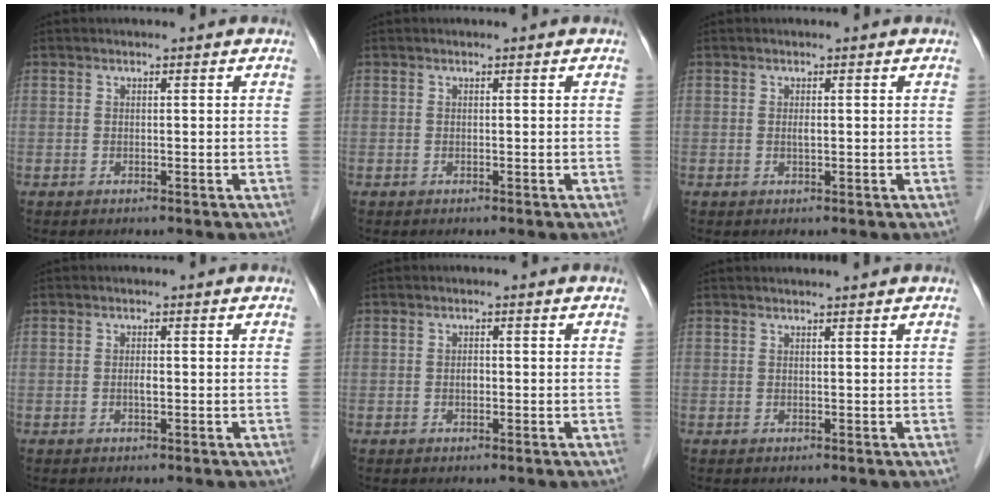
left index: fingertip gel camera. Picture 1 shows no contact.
{"total": 0.0}
{"total": 0.7, "force": [0.1, 0.1, 0.6], "torque": [-0.014, -0.002, 0.001]}
{"total": 0.9, "force": [-0.2, 0.2, 0.8], "torque": [-0.016, 0.000, -0.003]}
{"total": 0.9, "force": [-0.2, 0.5, 0.7], "torque": [-0.013, 0.001, -0.004]}
{"total": 1.9, "force": [1.8, -0.4, 0.6], "torque": [-0.006, 0.012, 0.029]}